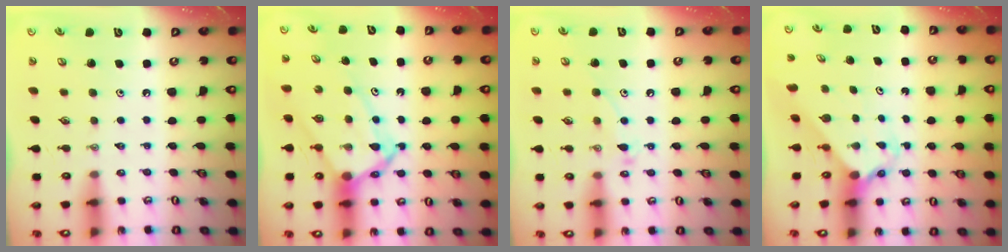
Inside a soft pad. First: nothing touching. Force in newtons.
{"total": 11.2, "press": 11.1, "slide": 1.1}
{"total": 9.0, "press": 8.9, "slide": 0.8}
{"total": 2.4, "press": 2.4, "slide": 0.2}